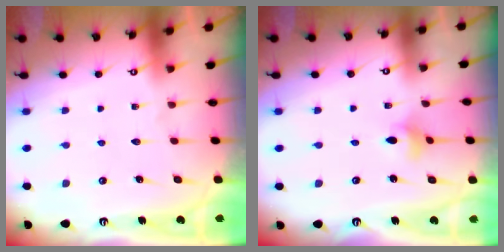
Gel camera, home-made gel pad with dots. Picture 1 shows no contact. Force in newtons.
{"total": 4.4, "press": 4.3, "slide": 0.4}